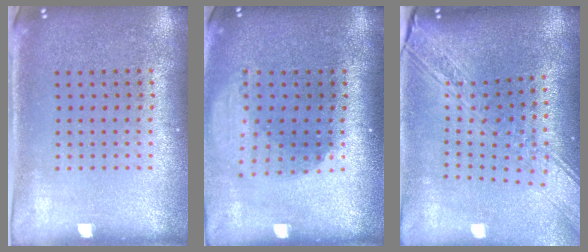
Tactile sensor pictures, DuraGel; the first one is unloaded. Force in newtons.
{"total": 1.9, "press": 1.5, "slide": 1.3}
{"total": 3.1, "press": 2.3, "slide": 2.0}